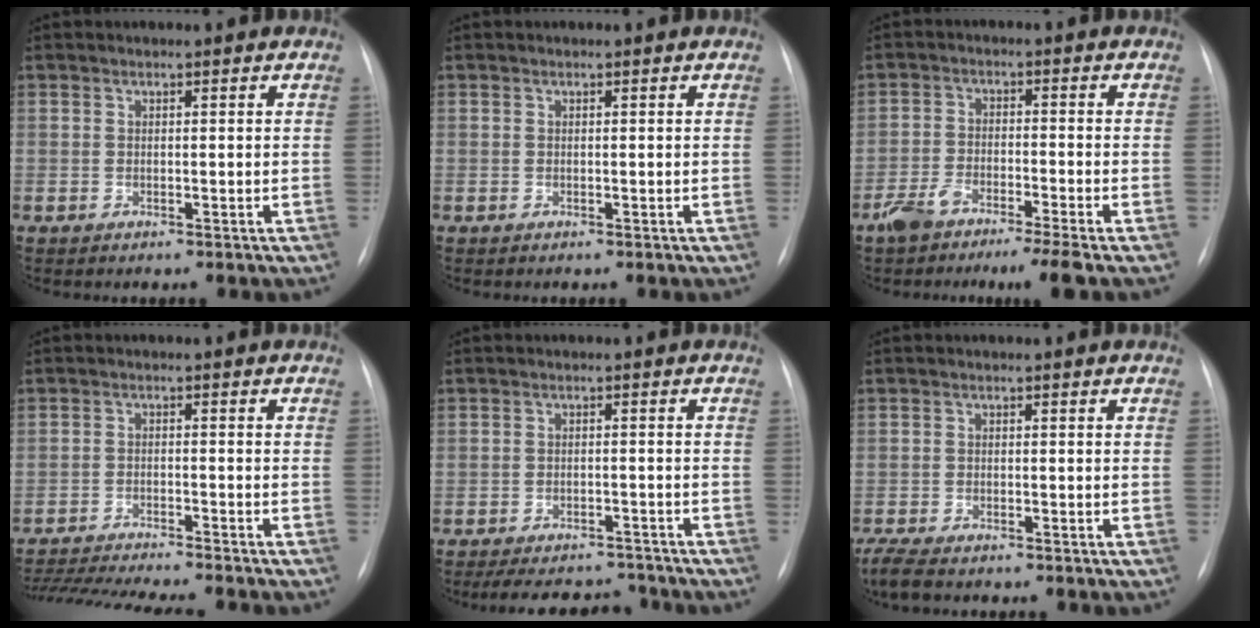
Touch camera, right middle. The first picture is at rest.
{"total": 0.0}
{"total": 7.2, "force": [-5.2, 0.5, 4.9], "torque": [-0.095, -0.011, -0.095]}
{"total": 14.7, "force": [-13.3, 0.2, 6.2], "torque": [-0.101, -0.017, -0.200]}
{"total": 10.3, "force": [-9.3, 3.3, 2.8], "torque": [-0.045, 0.010, -0.122]}
{"total": 5.1, "force": [-4.1, 1.4, 2.7], "torque": [-0.053, -0.014, -0.065]}